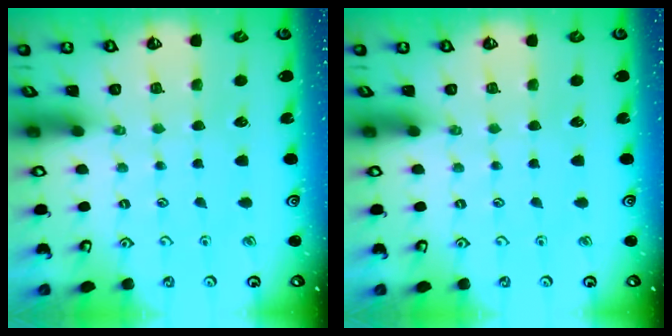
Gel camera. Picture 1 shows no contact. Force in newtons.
{"total": 0.0}